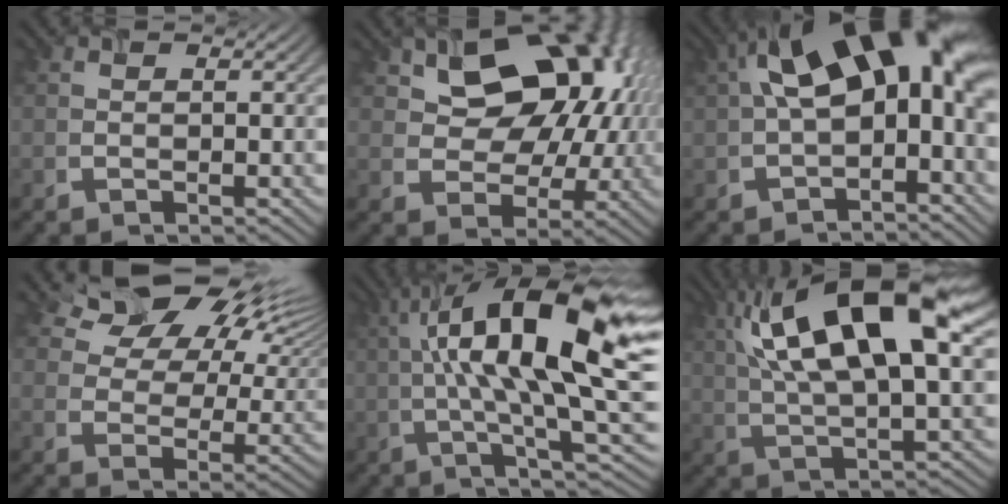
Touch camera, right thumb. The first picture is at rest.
{"total": 16.6, "force": [5.8, 11.4, 10.6], "torque": [-0.160, 0.035, 0.100]}
{"total": 15.2, "force": [2.9, 7.6, 12.9], "torque": [-0.196, 0.019, 0.044]}
{"total": 12.8, "force": [8.5, 7.0, 6.6], "torque": [-0.120, 0.012, 0.144]}
{"total": 18.2, "force": [3.8, 4.6, 17.2], "torque": [-0.303, 0.031, 0.078]}
{"total": 17.1, "force": [6.6, 5.5, 14.8], "torque": [-0.288, 0.025, 0.113]}